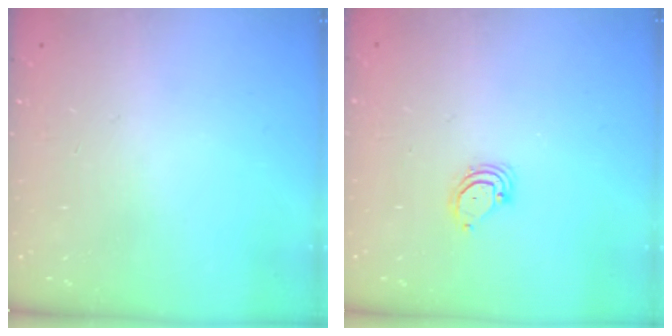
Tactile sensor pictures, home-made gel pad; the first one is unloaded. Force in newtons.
{"total": 3.1, "press": 3.1, "slide": 0.3}